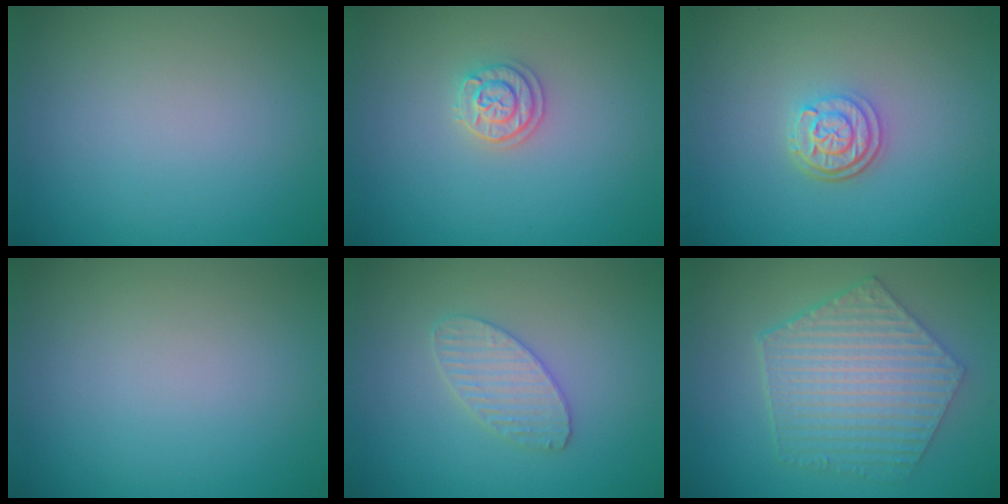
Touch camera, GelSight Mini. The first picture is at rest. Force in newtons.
{"total": 2.1, "press": 2.0, "slide": 0.6}
{"total": 3.1, "press": 2.5, "slide": 1.8}
{"total": 0.0}
{"total": 2.6, "press": 2.6, "slide": 0.2}
{"total": 6.3, "press": 4.9, "slide": 4.0}